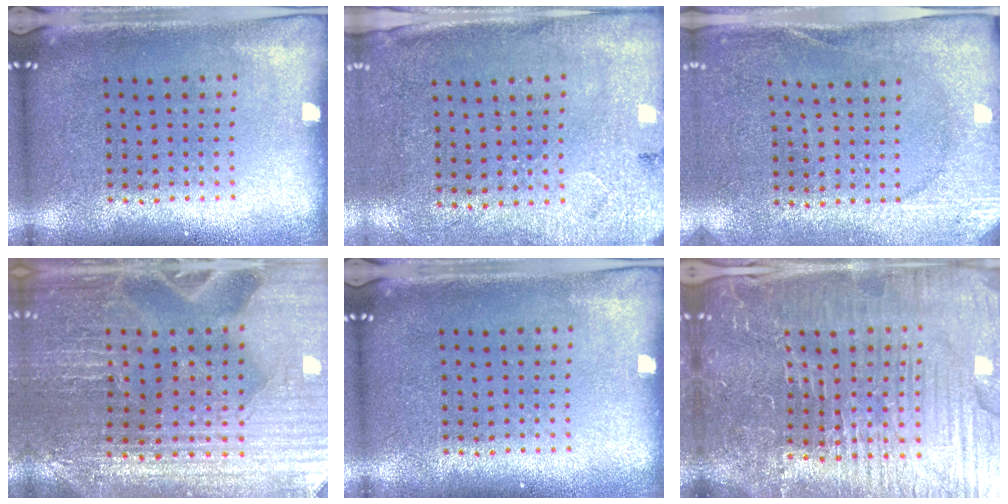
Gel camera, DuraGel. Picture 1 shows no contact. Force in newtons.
{"total": 2.6, "press": 2.1, "slide": 1.5}
{"total": 2.6, "press": 2.4, "slide": 0.9}
{"total": 2.9, "press": 2.8, "slide": 0.3}
{"total": 0.0}
{"total": 6.1, "press": 5.5, "slide": 2.5}